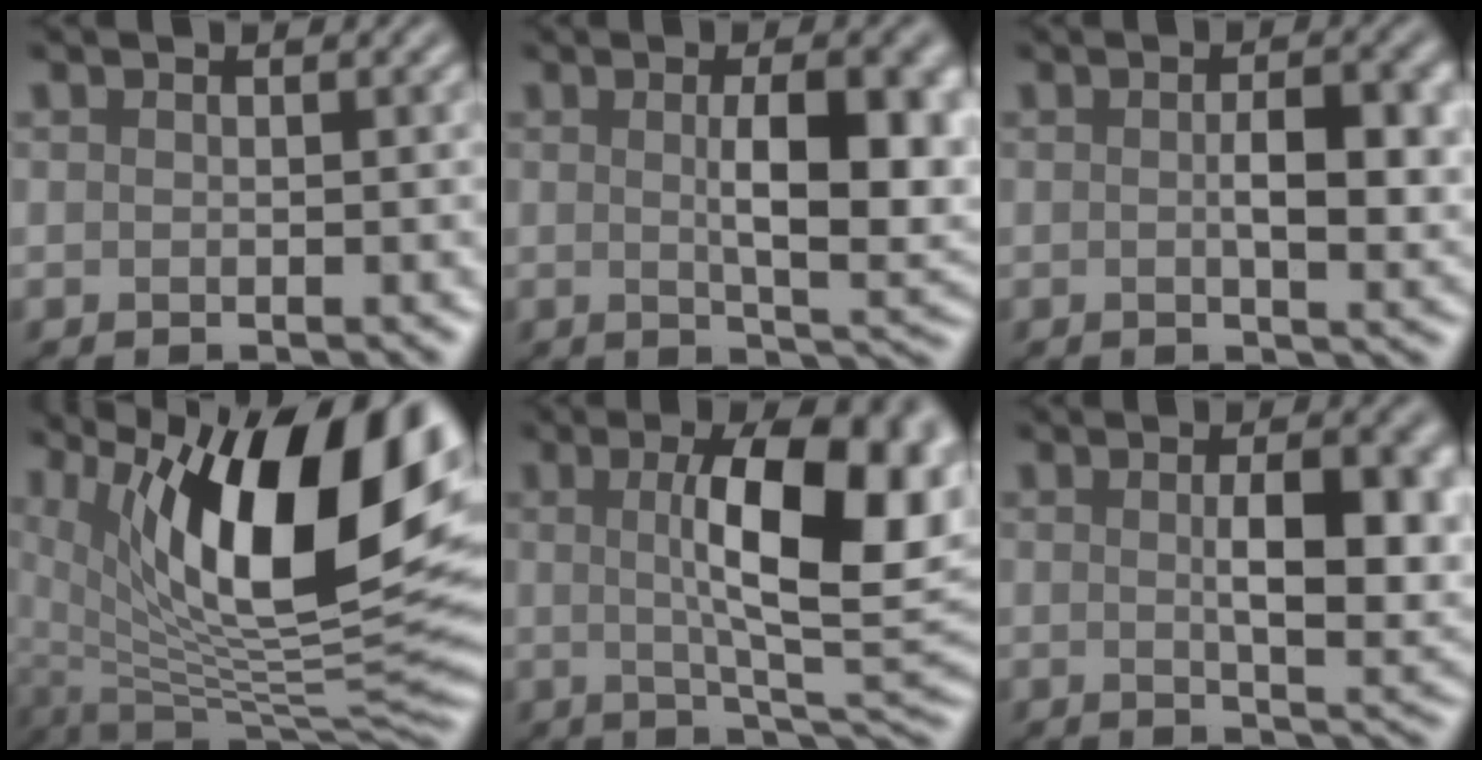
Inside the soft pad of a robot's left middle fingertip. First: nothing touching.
{"total": 7.9, "force": [0.5, 2.3, 7.5], "torque": [-0.111, -0.003, 0.013]}
{"total": 4.8, "force": [0.0, 1.7, 4.4], "torque": [-0.076, -0.001, 0.001]}
{"total": 16.5, "force": [6.4, 6.2, 14.0], "torque": [-0.206, 0.003, 0.104]}
{"total": 11.3, "force": [1.5, 3.1, 10.7], "torque": [-0.147, 0.009, 0.025]}
{"total": 6.8, "force": [0.4, 2.2, 6.4], "torque": [-0.095, -0.005, 0.010]}